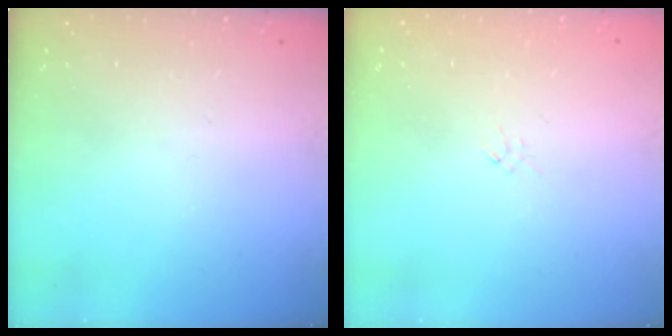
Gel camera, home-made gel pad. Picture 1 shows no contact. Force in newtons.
{"total": 0.0}